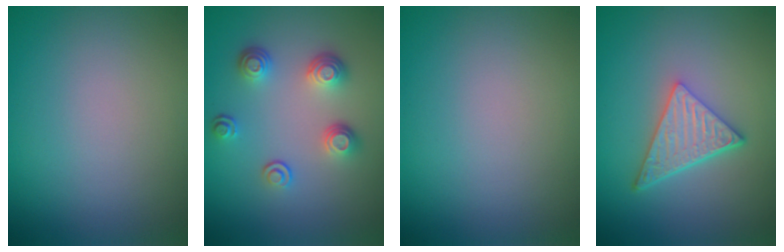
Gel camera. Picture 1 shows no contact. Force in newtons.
{"total": 3.6, "press": 2.8, "slide": 2.2}
{"total": 0.0}
{"total": 4.9, "press": 3.5, "slide": 3.5}